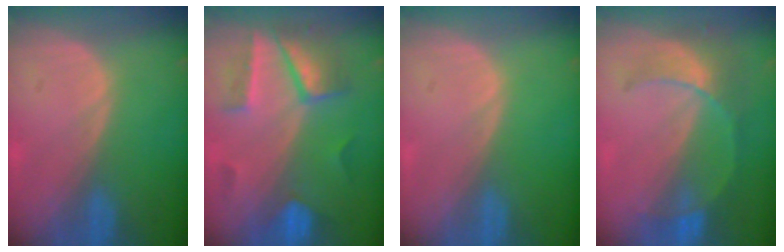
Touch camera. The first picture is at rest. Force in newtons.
{"total": 7.4, "press": 7.2, "slide": 1.4}
{"total": 0.0}
{"total": 8.0, "press": 7.0, "slide": 3.8}